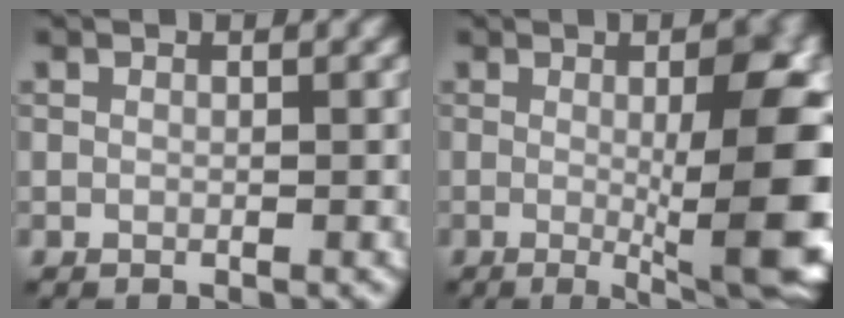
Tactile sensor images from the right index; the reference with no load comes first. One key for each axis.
{"total": 13.0, "fx": -0.3, "fy": 3.3, "fz": 12.5, "tx": -0.124, "ty": 0.000, "tz": -0.001}